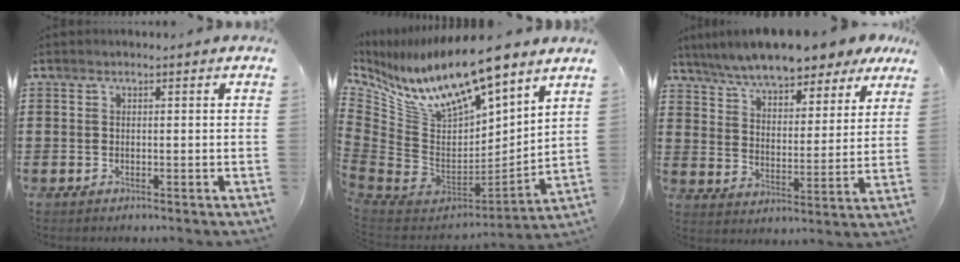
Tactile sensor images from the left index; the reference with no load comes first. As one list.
[{"total": 14.3, "force": [11.6, 4.3, 7.2], "torque": [-0.182, -0.090, 0.206]}, {"total": 8.4, "force": [7.8, 1.2, 2.8], "torque": [-0.089, -0.031, 0.141]}]